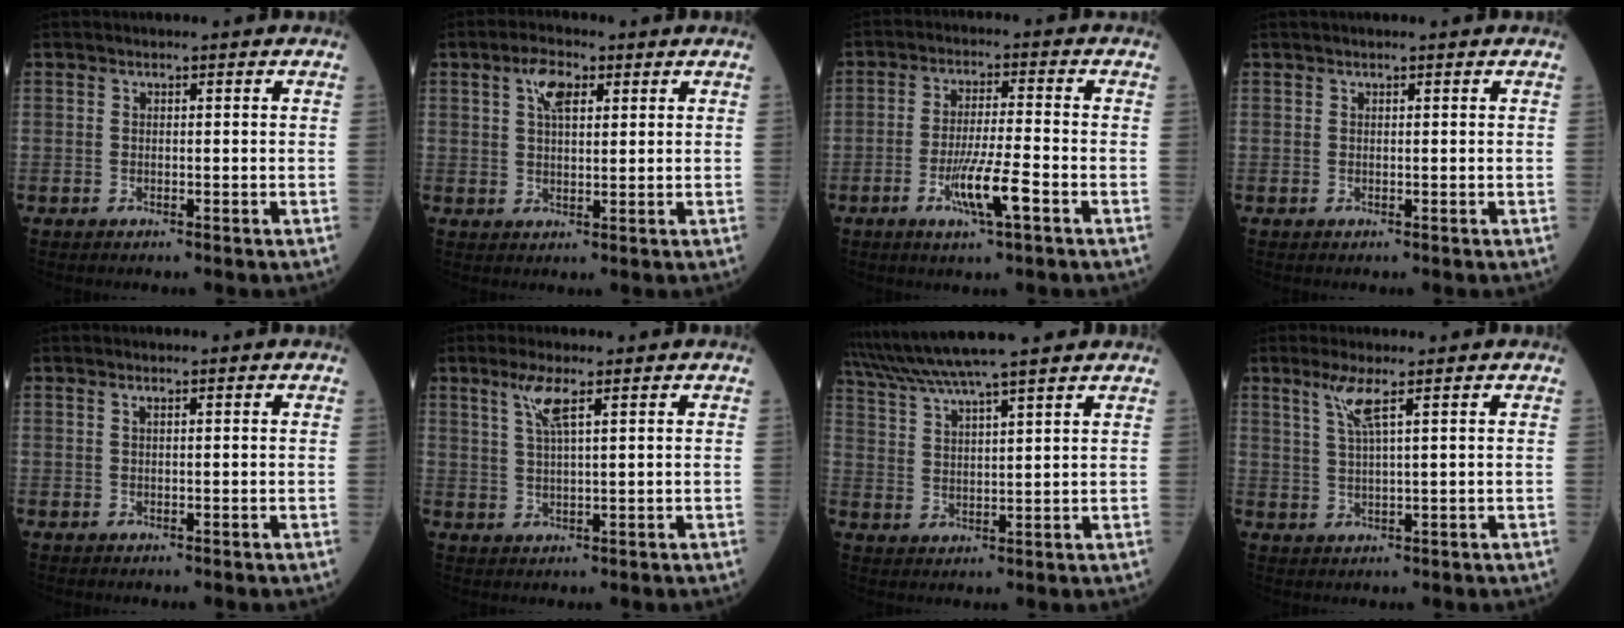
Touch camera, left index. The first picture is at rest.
{"total": 4.5, "force": [1.9, 1.9, 3.5], "torque": [-0.073, 0.009, 0.034]}
{"total": 7.3, "force": [-3.2, 0.2, 6.5], "torque": [-0.127, -0.011, -0.059]}
{"total": 1.2, "force": [1.0, 0.0, 0.7], "torque": [-0.010, 0.020, 0.020]}
{"total": 0.0}
{"total": 3.8, "force": [2.0, 0.0, 3.2], "torque": [-0.072, -0.002, 0.042]}
{"total": 13.7, "force": [12.1, -0.4, 6.5], "torque": [-0.127, 0.036, 0.192]}
{"total": 3.6, "force": [1.9, -0.4, 3.0], "torque": [-0.069, -0.005, 0.042]}